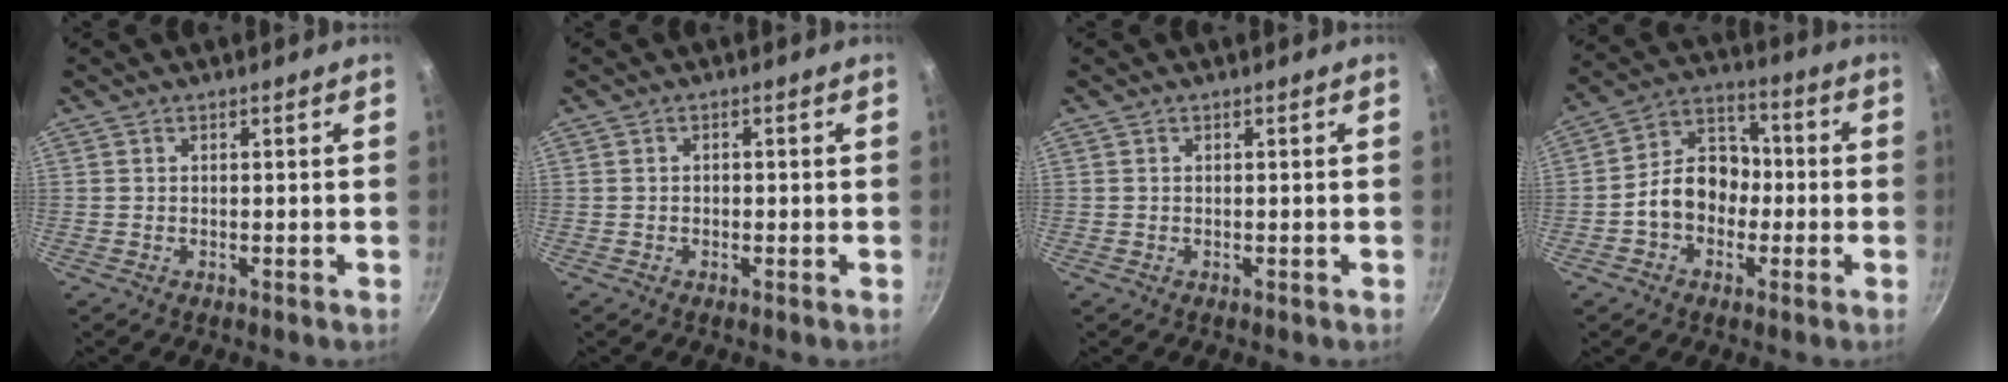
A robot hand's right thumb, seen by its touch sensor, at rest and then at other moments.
{"total": 0.8, "force": [-0.2, 0.7, 0.3], "torque": [-0.004, 0.003, -0.004]}
{"total": 0.0}
{"total": 11.2, "force": [-2.0, 8.7, 6.8], "torque": [-0.063, 0.043, -0.051]}